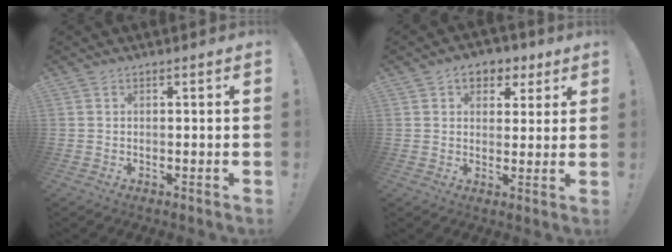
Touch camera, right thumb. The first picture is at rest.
{"total": 6.6, "force": [2.9, 5.2, 2.9], "torque": [-0.030, -0.007, 0.053]}